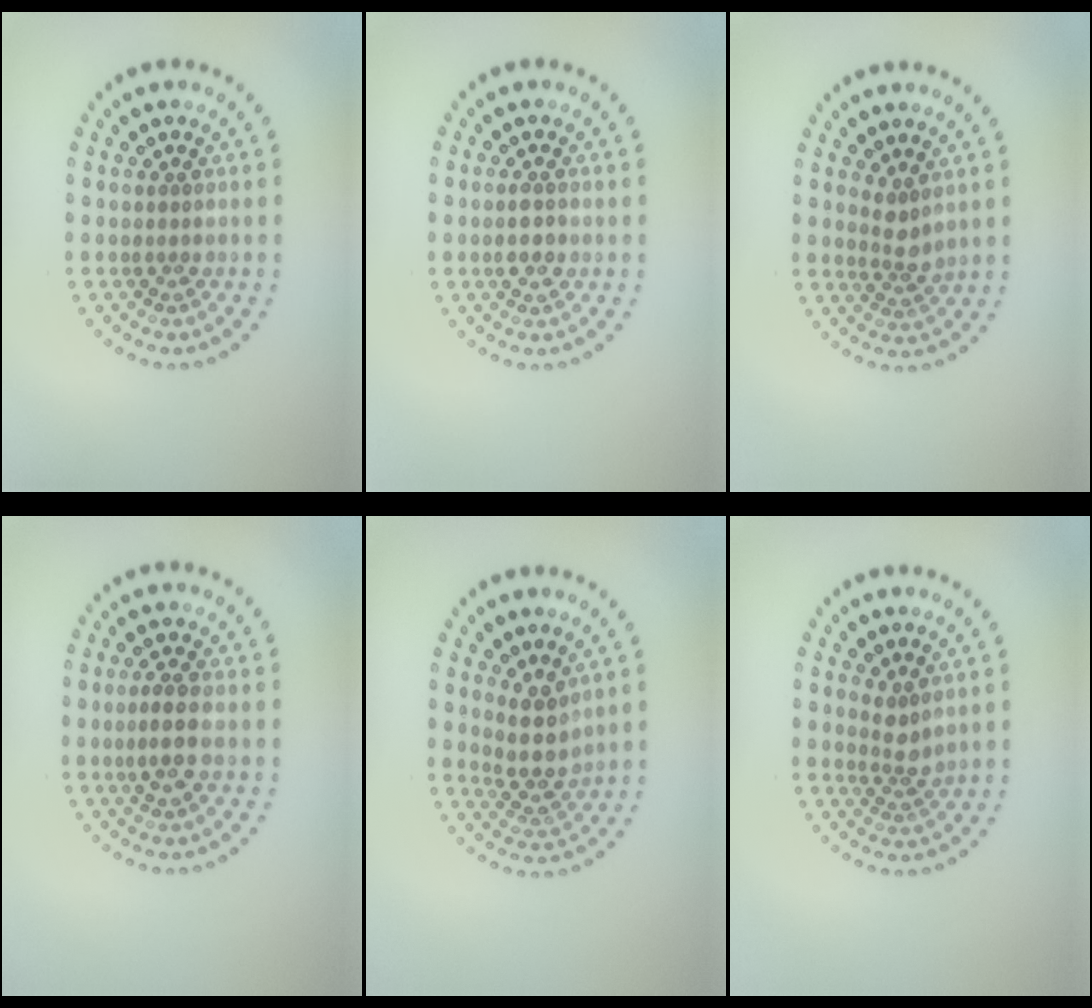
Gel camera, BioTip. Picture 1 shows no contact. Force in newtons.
{"total": 1.5, "press": 1.5, "slide": 0.4}
{"total": 1.8, "press": 1.4, "slide": 1.1}
{"total": 2.4, "press": 2.3, "slide": 0.6}
{"total": 3.0, "press": 2.3, "slide": 1.8}
{"total": 1.8, "press": 1.4, "slide": 1.1}